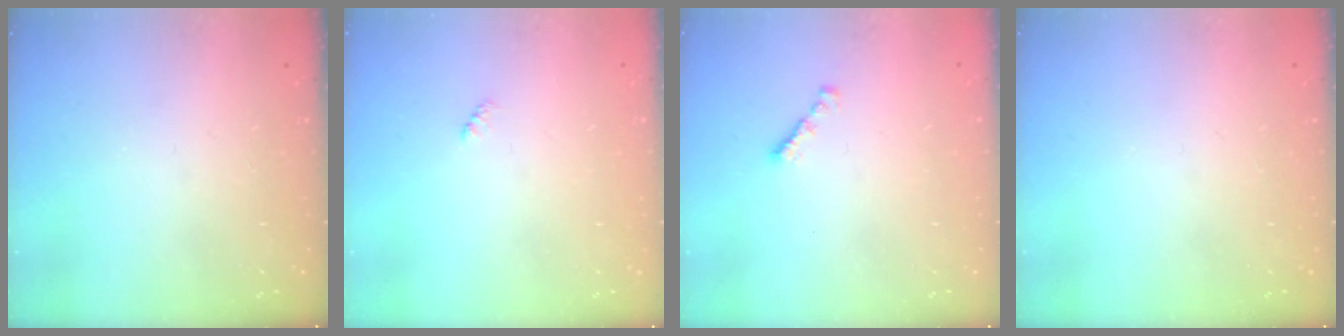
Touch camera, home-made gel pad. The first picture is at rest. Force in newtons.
{"total": 1.9, "press": 1.9, "slide": 0.4}
{"total": 1.0, "press": 0.8, "slide": 0.5}
{"total": 0.0}